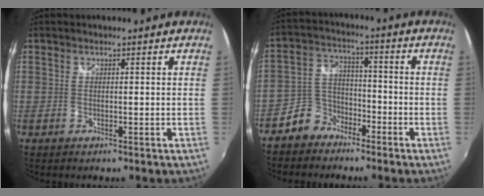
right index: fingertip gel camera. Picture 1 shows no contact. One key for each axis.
{"total": 6.8, "fx": -5.0, "fy": 4.5, "fz": 0.9, "tx": -0.029, "ty": 0.026, "tz": -0.100}